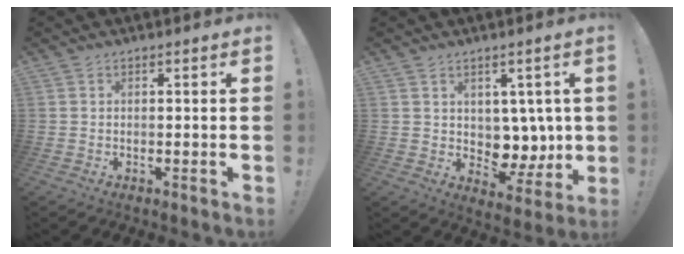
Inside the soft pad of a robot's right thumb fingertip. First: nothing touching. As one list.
[{"total": 8.4, "force": [4.1, 6.6, 3.0], "torque": [-0.034, -0.044, 0.089]}]